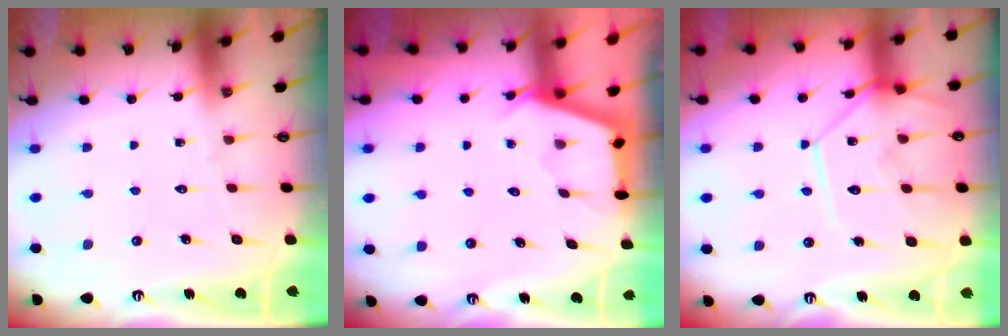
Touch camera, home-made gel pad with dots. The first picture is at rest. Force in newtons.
{"total": 2.9, "press": 2.8, "slide": 0.3}
{"total": 12.3, "press": 12.2, "slide": 1.5}